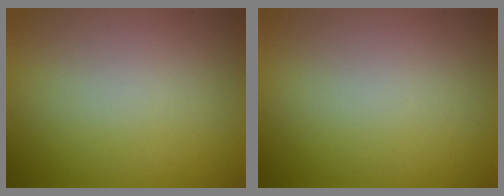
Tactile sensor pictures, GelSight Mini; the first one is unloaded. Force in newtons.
{"total": 0.0}